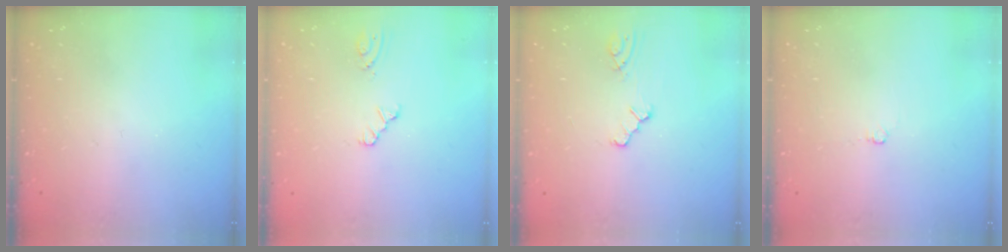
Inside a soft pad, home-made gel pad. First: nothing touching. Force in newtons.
{"total": 1.6, "press": 1.6, "slide": 0.3}
{"total": 1.6, "press": 1.6, "slide": 0.2}
{"total": 4.3, "press": 4.2, "slide": 1.1}